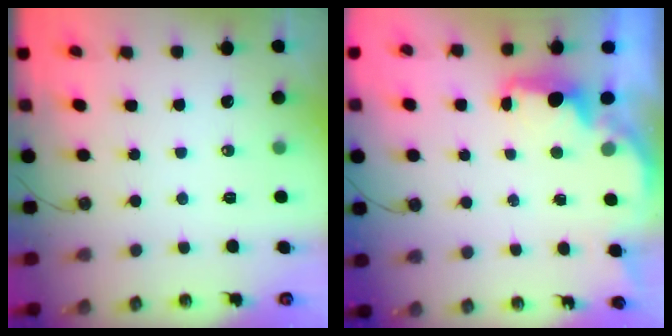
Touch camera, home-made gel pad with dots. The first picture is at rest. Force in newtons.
{"total": 2.3, "press": 2.1, "slide": 0.8}